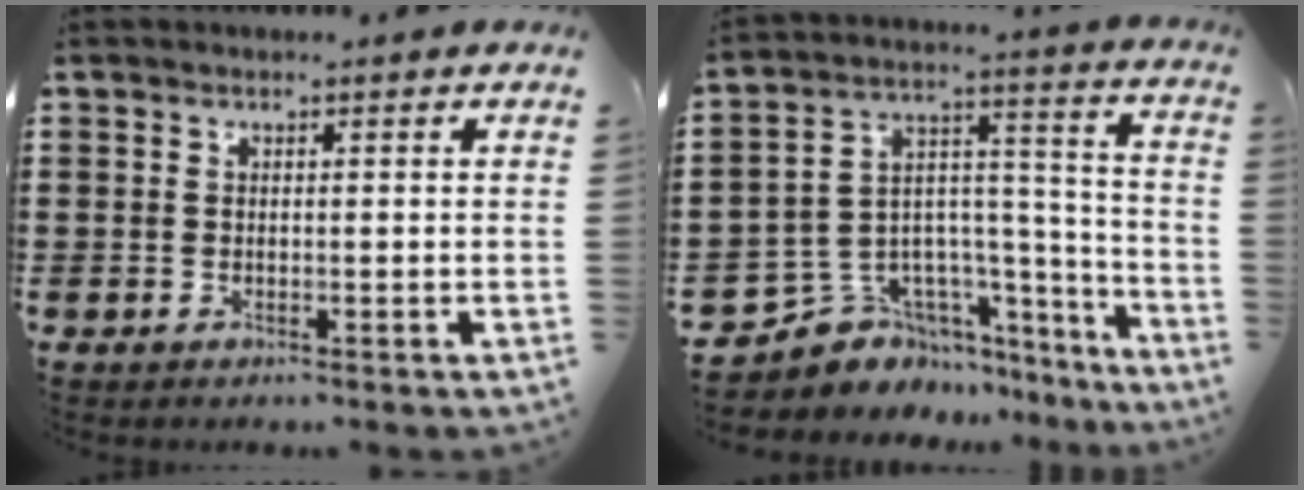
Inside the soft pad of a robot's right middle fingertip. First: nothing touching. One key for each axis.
{"total": 6.9, "fx": -5.2, "fy": 4.5, "fz": 0.6, "tx": -0.039, "ty": -0.007, "tz": -0.097}